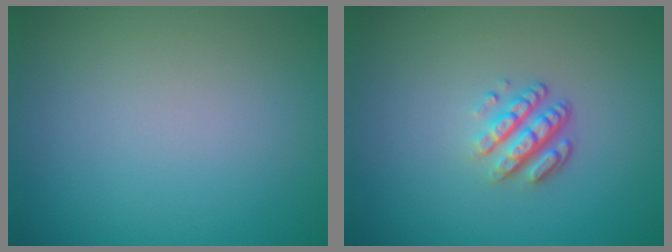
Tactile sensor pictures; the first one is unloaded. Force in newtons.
{"total": 3.3, "press": 2.4, "slide": 2.3}